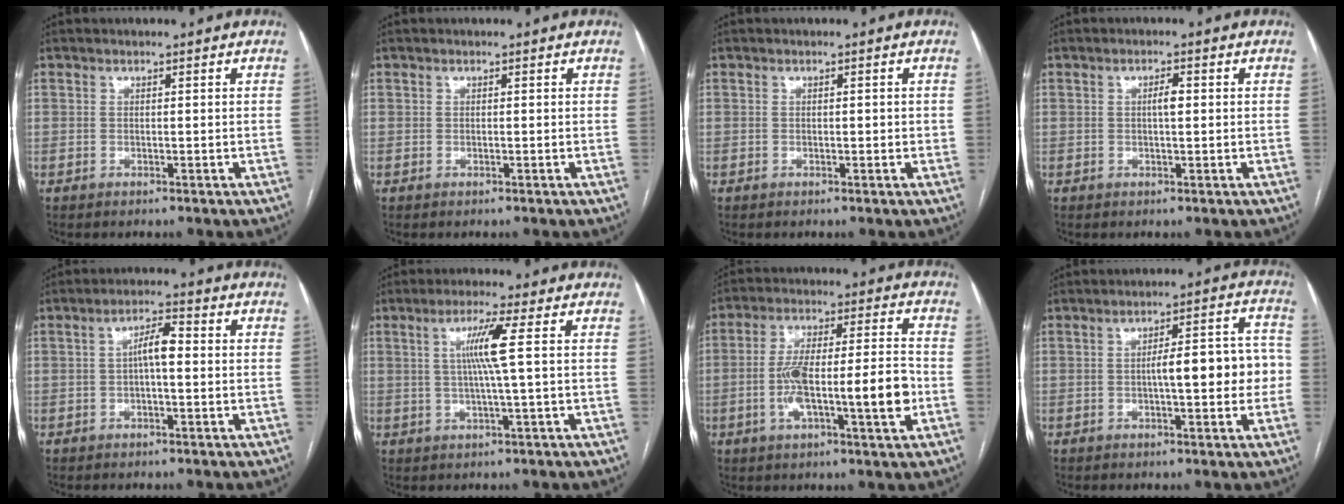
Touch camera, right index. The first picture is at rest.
{"total": 0.0}
{"total": 1.3, "force": [0.1, 0.6, 1.1], "torque": [-0.017, 0.001, 0.002]}
{"total": 2.0, "force": [0.3, 0.5, 1.9], "torque": [-0.032, 0.003, 0.004]}
{"total": 4.9, "force": [0.2, 1.2, 4.8], "torque": [-0.085, 0.018, 0.001]}
{"total": 5.9, "force": [1.0, -1.0, 5.8], "torque": [-0.110, 0.002, 0.022]}
{"total": 14.1, "force": [-3.1, 2.0, 13.6], "torque": [-0.232, 0.017, -0.051]}
{"total": 9.3, "force": [-0.8, 2.4, 9.0], "torque": [-0.117, 0.033, -0.009]}